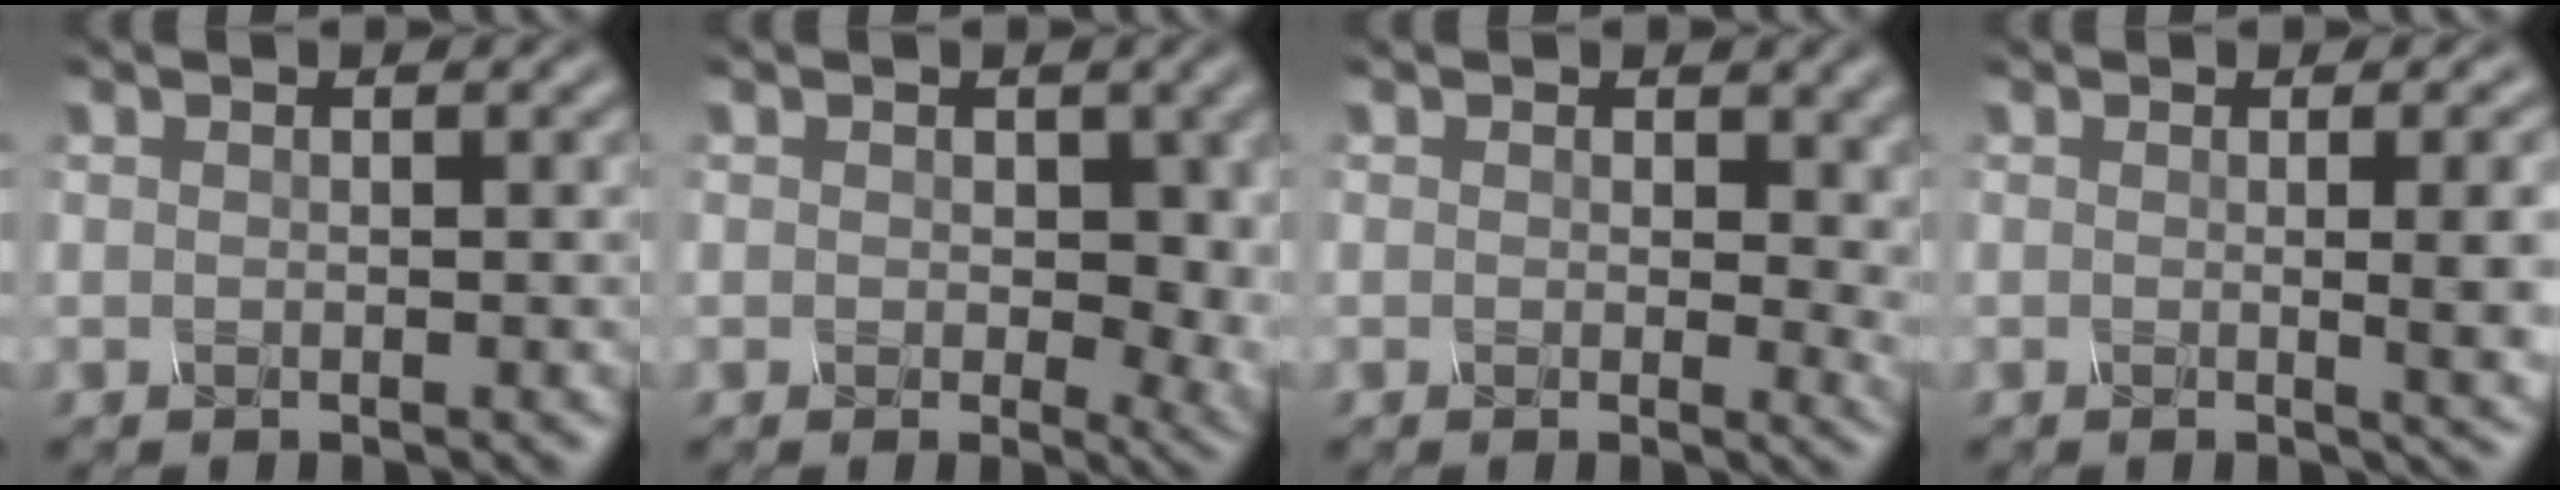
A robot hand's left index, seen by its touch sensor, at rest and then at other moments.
{"total": 5.5, "force": [0.7, 3.5, 4.2], "torque": [-0.045, -0.009, 0.009]}
{"total": 4.2, "force": [0.9, 2.6, 3.1], "torque": [-0.027, -0.007, 0.009]}
{"total": 5.9, "force": [0.1, 2.0, 5.5], "torque": [-0.046, 0.000, 0.003]}